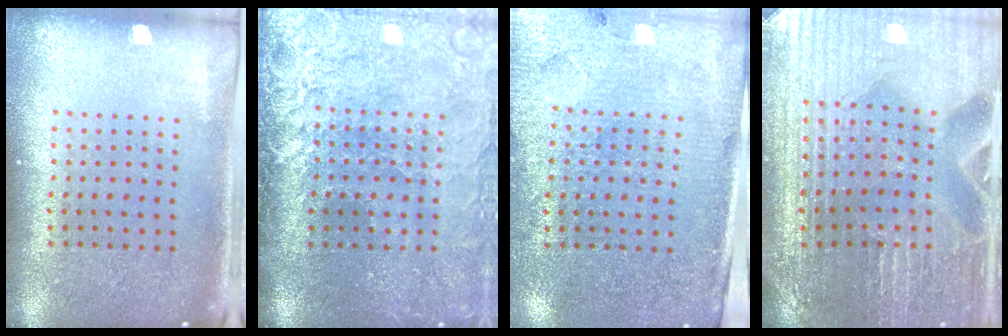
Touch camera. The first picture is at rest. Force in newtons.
{"total": 4.3, "press": 3.6, "slide": 2.3}
{"total": 3.0, "press": 2.9, "slide": 0.8}
{"total": 2.9, "press": 2.8, "slide": 0.3}